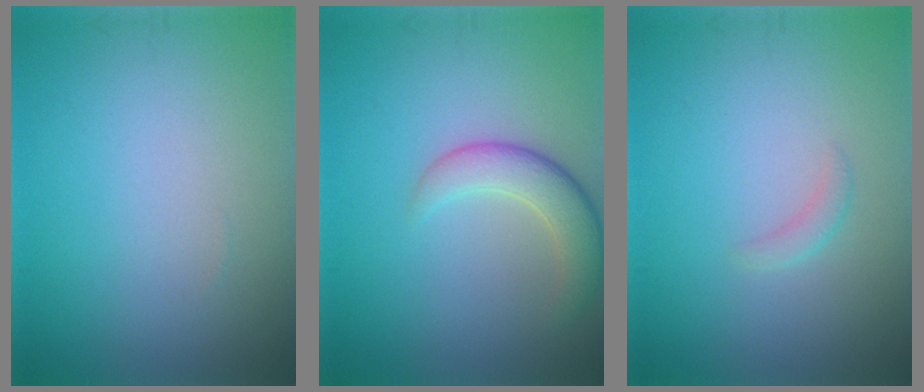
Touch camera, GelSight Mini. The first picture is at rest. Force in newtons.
{"total": 3.7, "press": 3.6, "slide": 0.4}
{"total": 1.0, "press": 1.0, "slide": 0.0}